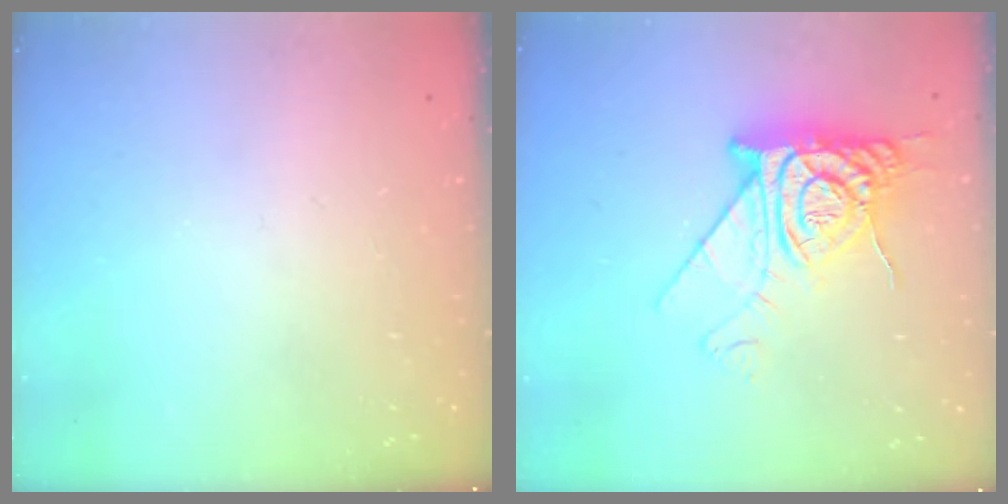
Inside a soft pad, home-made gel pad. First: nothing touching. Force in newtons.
{"total": 14.4, "press": 14.4, "slide": 1.3}